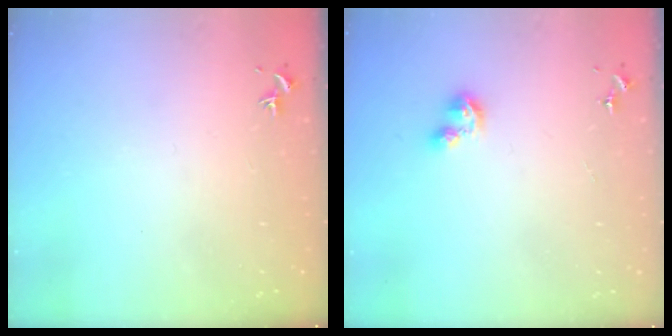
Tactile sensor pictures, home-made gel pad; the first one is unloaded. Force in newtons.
{"total": 2.6, "press": 2.6, "slide": 0.3}